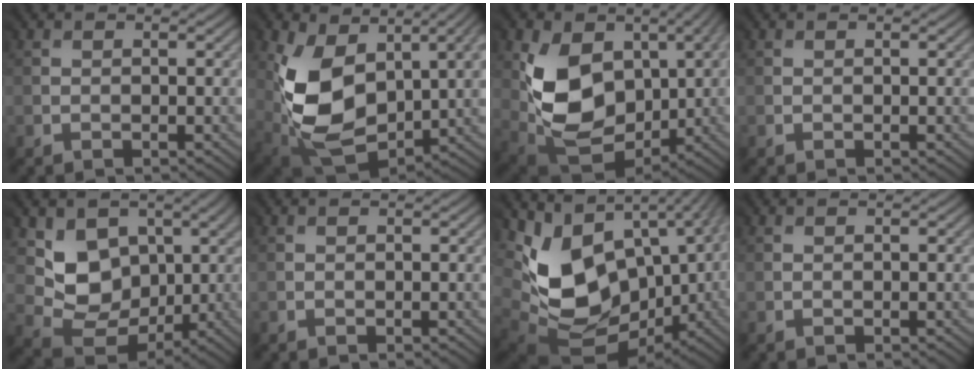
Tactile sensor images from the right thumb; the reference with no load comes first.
{"total": 11.0, "force": [1.0, 6.7, 8.6], "torque": [-0.205, -0.020, 0.029]}
{"total": 10.6, "force": [1.6, 7.8, 7.0], "torque": [-0.164, -0.013, 0.036]}
{"total": 0.0}
{"total": 8.7, "force": [2.1, 7.3, 4.3], "torque": [-0.104, -0.022, 0.040]}
{"total": 0.0}
{"total": 12.7, "force": [1.0, 9.1, 8.7], "torque": [-0.191, -0.035, 0.038]}
{"total": 0.0}